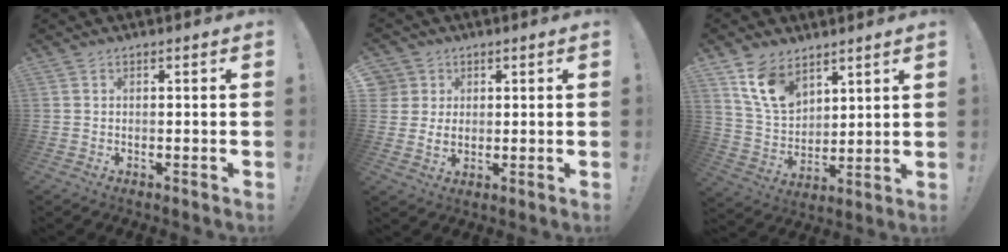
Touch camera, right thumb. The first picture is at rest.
{"total": 4.8, "force": [1.7, 4.4, 1.1], "torque": [-0.019, -0.008, 0.033]}
{"total": 12.3, "force": [8.0, 7.6, 5.6], "torque": [-0.107, -0.040, 0.159]}